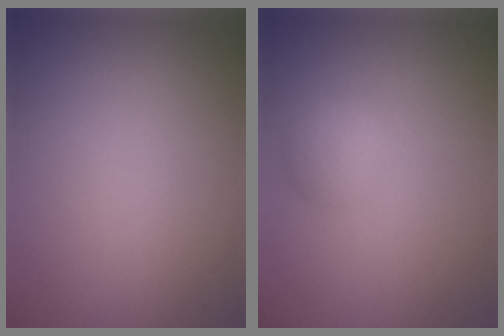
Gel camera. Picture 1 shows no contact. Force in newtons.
{"total": 1.7, "press": 1.7, "slide": 0.1}